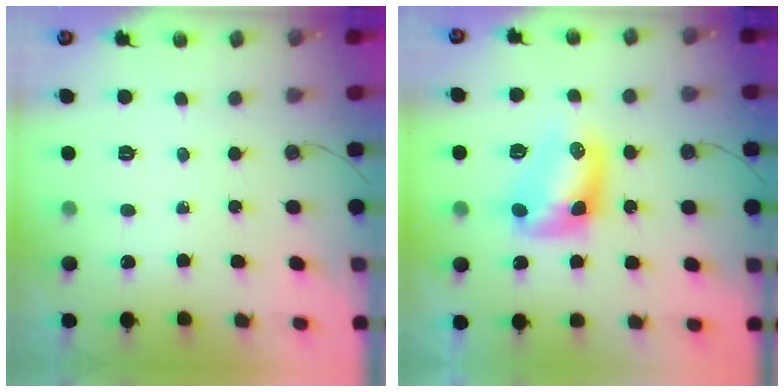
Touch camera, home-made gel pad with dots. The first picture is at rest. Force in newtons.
{"total": 9.6, "press": 9.5, "slide": 1.2}